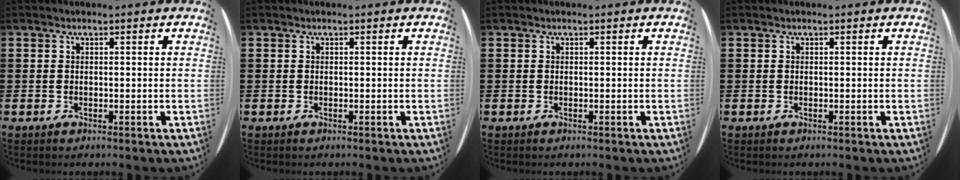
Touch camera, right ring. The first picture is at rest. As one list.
[{"total": 0.0}, {"total": 0.0}, {"total": 0.0}]